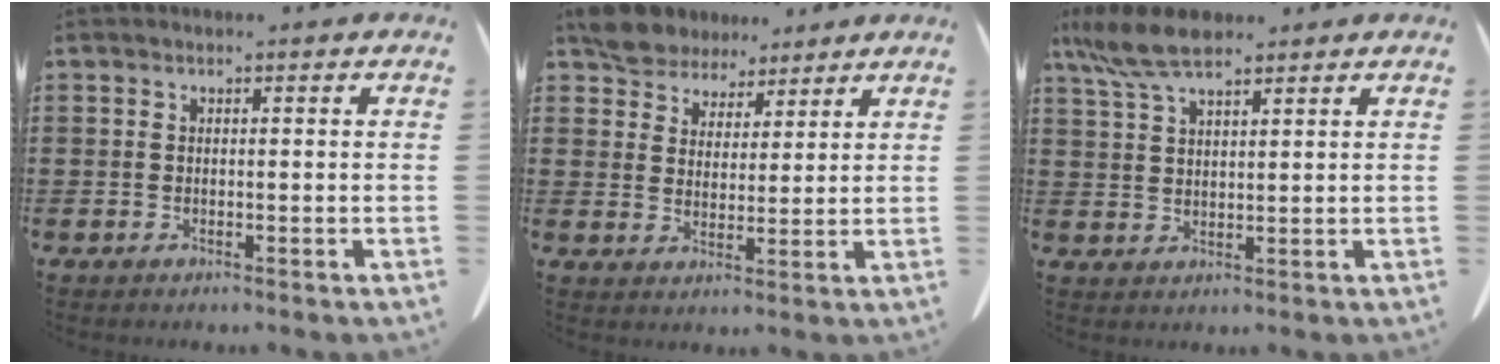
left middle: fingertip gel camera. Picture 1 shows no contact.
{"total": 6.1, "force": [5.5, 2.4, 0.6], "torque": [-0.041, -0.013, 0.106]}
{"total": 6.9, "force": [5.0, 1.9, 4.2], "torque": [-0.102, -0.006, 0.092]}